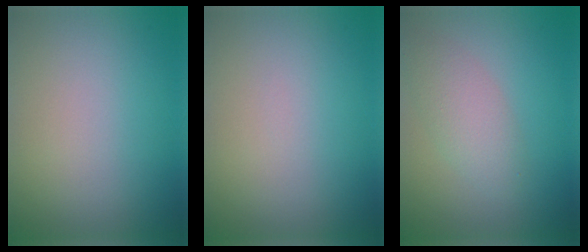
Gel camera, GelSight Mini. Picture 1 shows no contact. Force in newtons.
{"total": 0.0}
{"total": 2.9, "press": 2.9, "slide": 0.1}